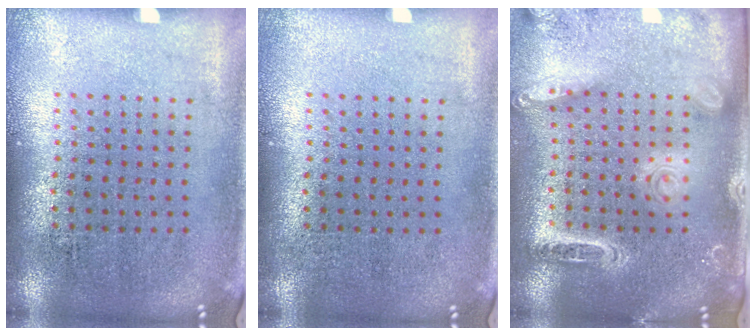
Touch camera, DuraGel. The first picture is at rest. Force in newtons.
{"total": 0.0}
{"total": 2.3, "press": 2.0, "slide": 1.2}